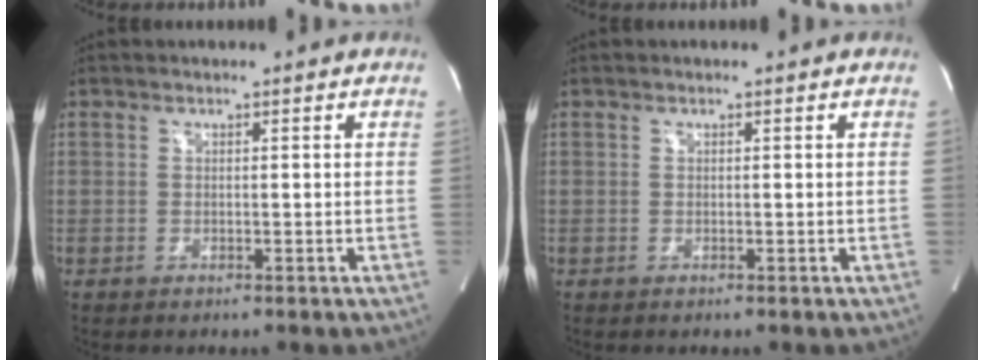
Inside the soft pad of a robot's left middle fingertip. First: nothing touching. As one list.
[{"total": 0.0}]